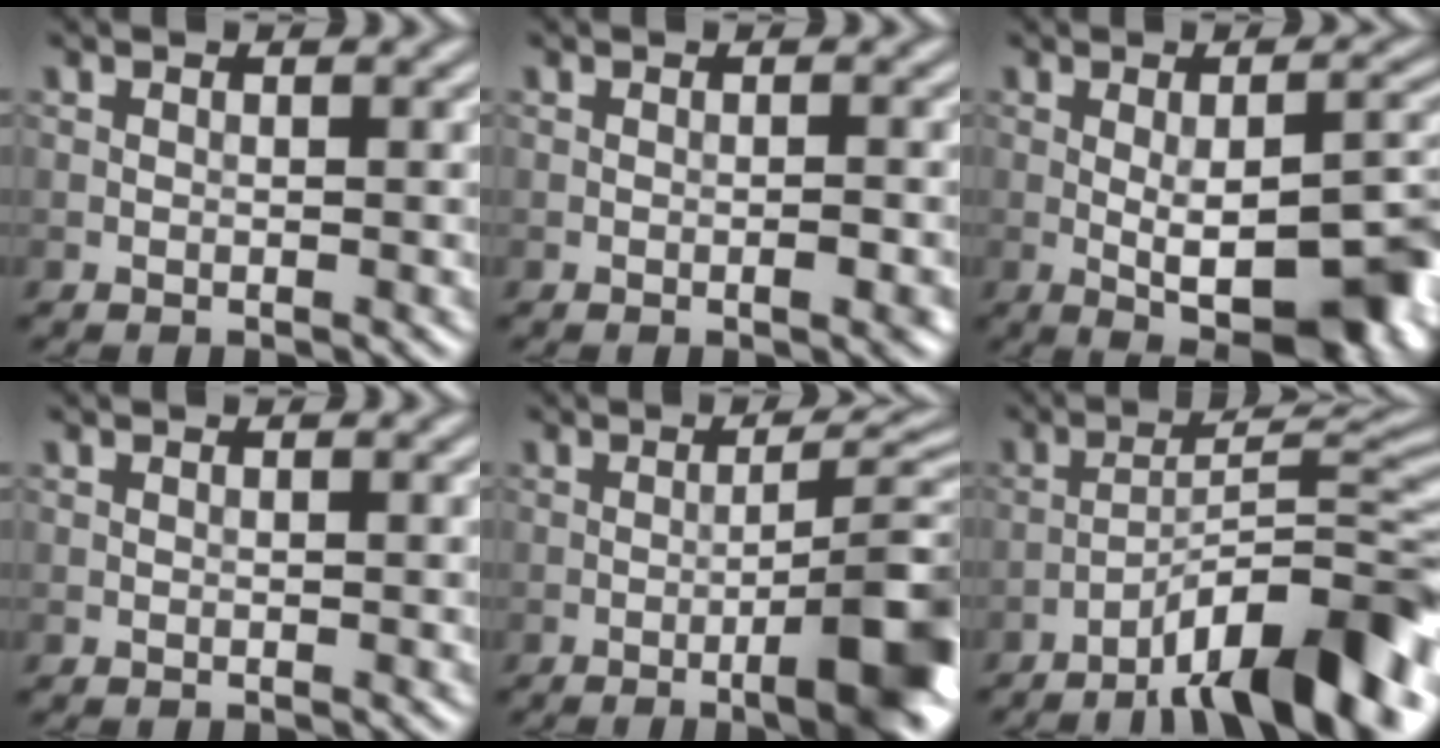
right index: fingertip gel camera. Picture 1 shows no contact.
{"total": 0.9, "force": [-0.2, 0.2, 0.9], "torque": [-0.014, 0.002, -0.003]}
{"total": 9.2, "force": [-2.0, 3.2, 8.4], "torque": [-0.117, -0.006, -0.022]}
{"total": 0.0}
{"total": 10.1, "force": [-3.4, 2.3, 9.2], "torque": [-0.113, 0.010, -0.043]}
{"total": 11.0, "force": [-7.0, 2.2, 8.2], "torque": [-0.122, 0.026, -0.112]}